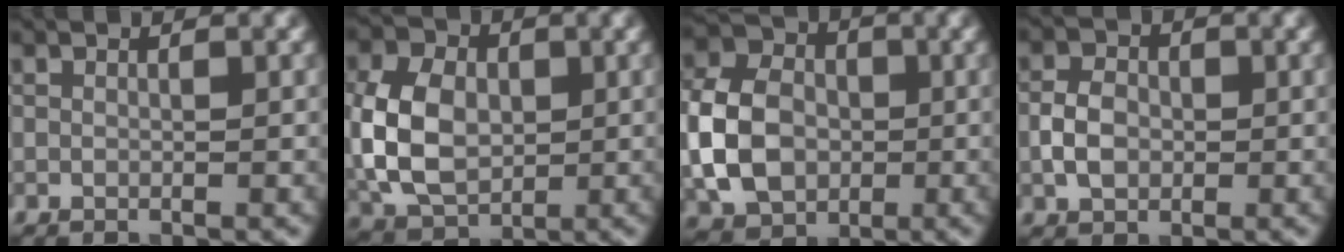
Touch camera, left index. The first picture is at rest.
{"total": 8.3, "force": [0.1, 6.0, 5.7], "torque": [-0.131, 0.005, -0.005]}
{"total": 8.4, "force": [-1.1, 6.6, 5.2], "torque": [-0.115, 0.006, -0.032]}
{"total": 3.2, "force": [-0.5, 2.4, 2.0], "torque": [-0.040, 0.003, -0.015]}